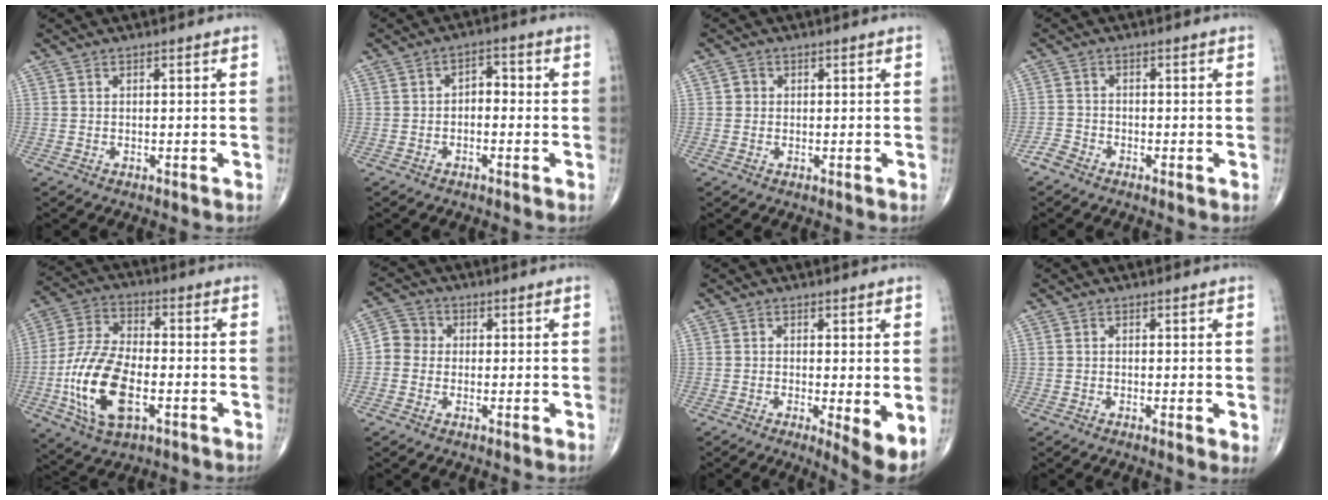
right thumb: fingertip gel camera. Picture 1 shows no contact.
{"total": 3.3, "force": [-0.4, 2.1, 2.5], "torque": [-0.021, 0.017, -0.016]}
{"total": 1.2, "force": [0.1, 1.2, 0.3], "torque": [0.001, 0.003, -0.001]}
{"total": 2.1, "force": [-1.7, 0.8, 0.7], "torque": [-0.015, -0.003, -0.041]}
{"total": 16.6, "force": [-4.4, 8.3, 13.7], "torque": [-0.278, 0.015, -0.080]}
{"total": 4.3, "force": [-0.3, 4.1, 1.4], "torque": [-0.007, 0.012, -0.020]}
{"total": 5.3, "force": [-0.9, 1.1, 5.1], "torque": [-0.083, -0.018, -0.018]}
{"total": 1.8, "force": [0.0, 0.4, 1.7], "torque": [-0.031, -0.007, -0.006]}